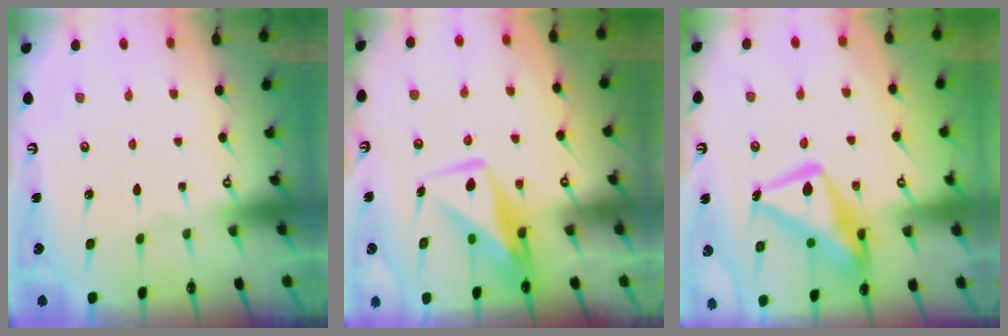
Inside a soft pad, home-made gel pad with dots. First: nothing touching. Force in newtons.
{"total": 11.0, "press": 10.9, "slide": 0.9}
{"total": 18.0, "press": 17.9, "slide": 1.7}